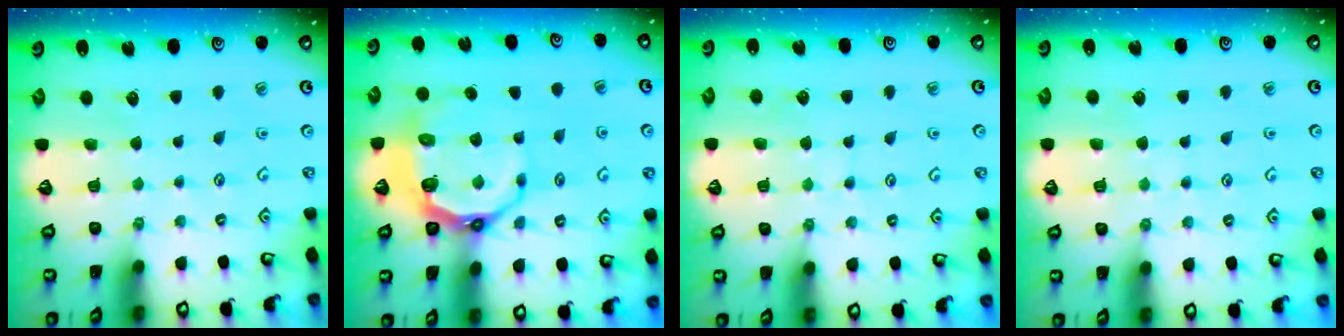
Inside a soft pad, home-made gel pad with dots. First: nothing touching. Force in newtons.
{"total": 8.8, "press": 7.9, "slide": 3.9}
{"total": 6.6, "press": 6.5, "slide": 0.6}
{"total": 4.5, "press": 4.4, "slide": 0.4}